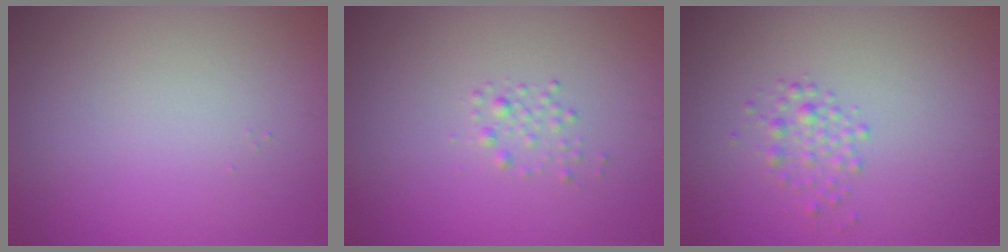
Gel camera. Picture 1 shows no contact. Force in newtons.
{"total": 1.1, "press": 1.1, "slide": 0.1}
{"total": 1.7, "press": 1.7, "slide": 0.0}